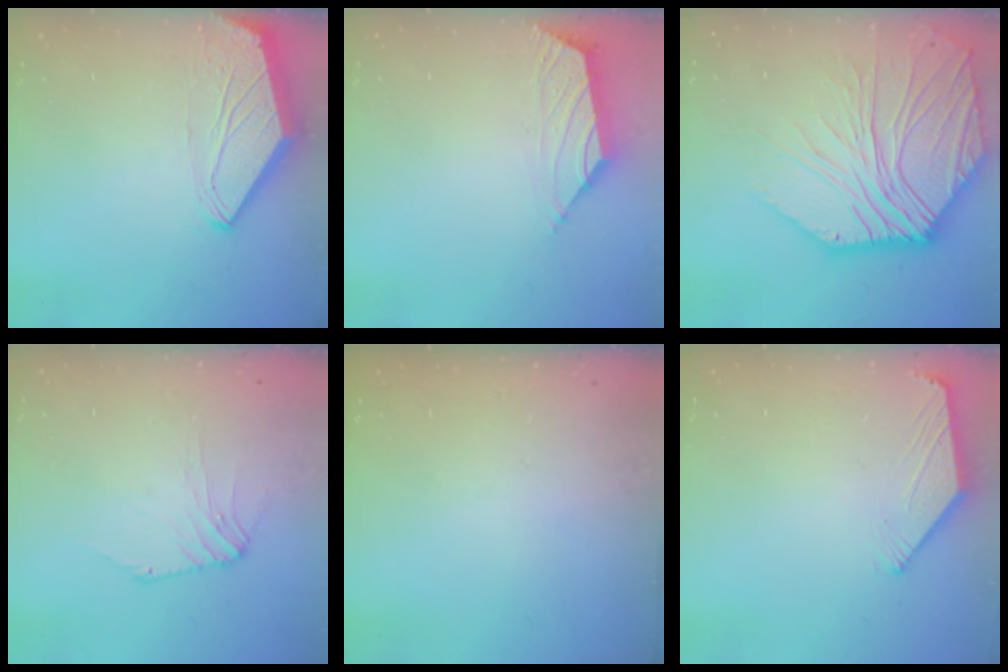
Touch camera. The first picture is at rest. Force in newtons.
{"total": 0.8, "press": 0.5, "slide": 0.6}
{"total": 20.8, "press": 20.7, "slide": 2.7}
{"total": 2.4, "press": 2.3, "slide": 0.5}
{"total": 0.0}
{"total": 0.8, "press": 0.8, "slide": 0.2}